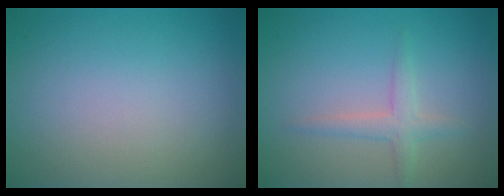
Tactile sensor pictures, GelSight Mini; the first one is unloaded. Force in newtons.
{"total": 1.9, "press": 1.9, "slide": 0.2}